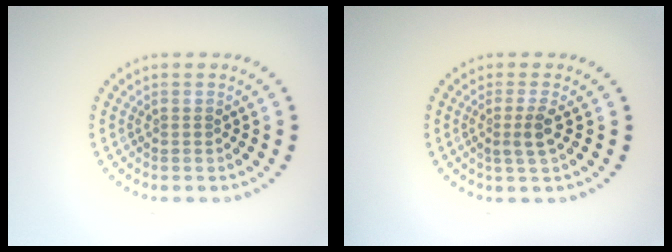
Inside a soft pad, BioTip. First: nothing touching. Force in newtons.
{"total": 1.9, "press": 1.5, "slide": 1.1}